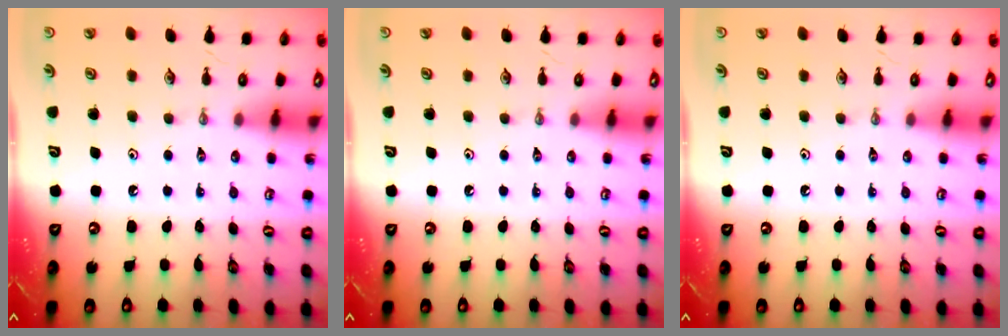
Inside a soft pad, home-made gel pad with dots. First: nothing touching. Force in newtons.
{"total": 0.0}
{"total": 0.0}